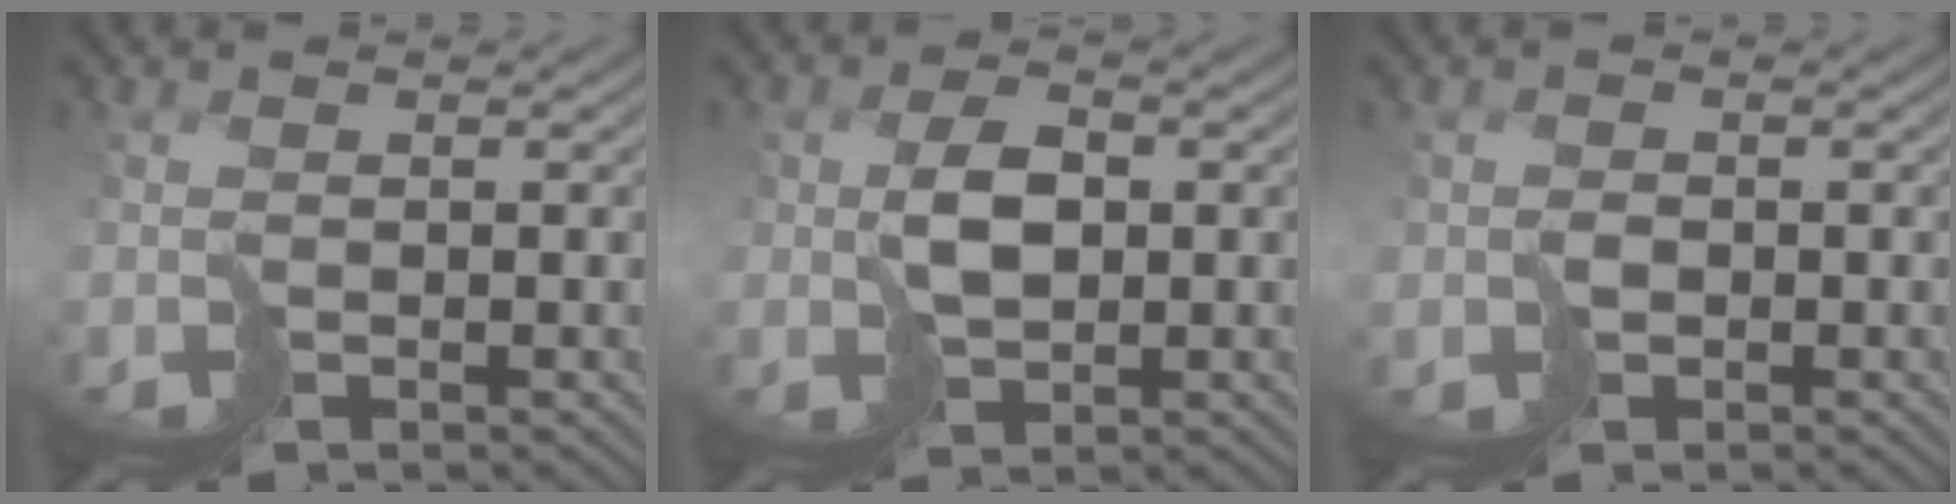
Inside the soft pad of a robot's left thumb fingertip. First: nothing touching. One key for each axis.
{"total": 4.1, "fx": 0.9, "fy": 2.7, "fz": 3.0, "tx": -0.058, "ty": 0.008, "tz": 0.024}
{"total": 1.6, "fx": -0.3, "fy": 1.5, "fz": 0.5, "tx": -0.009, "ty": -0.002, "tz": -0.005}